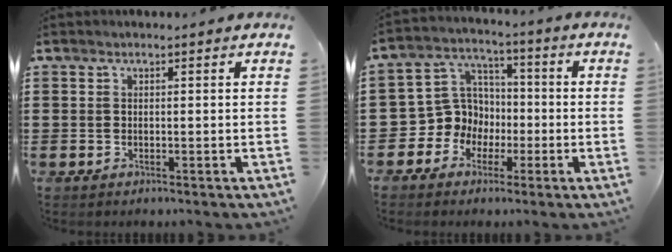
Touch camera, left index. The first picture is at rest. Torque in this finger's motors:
{"motor_torque": [0.17, 0.36, 0.12, 0.00]}